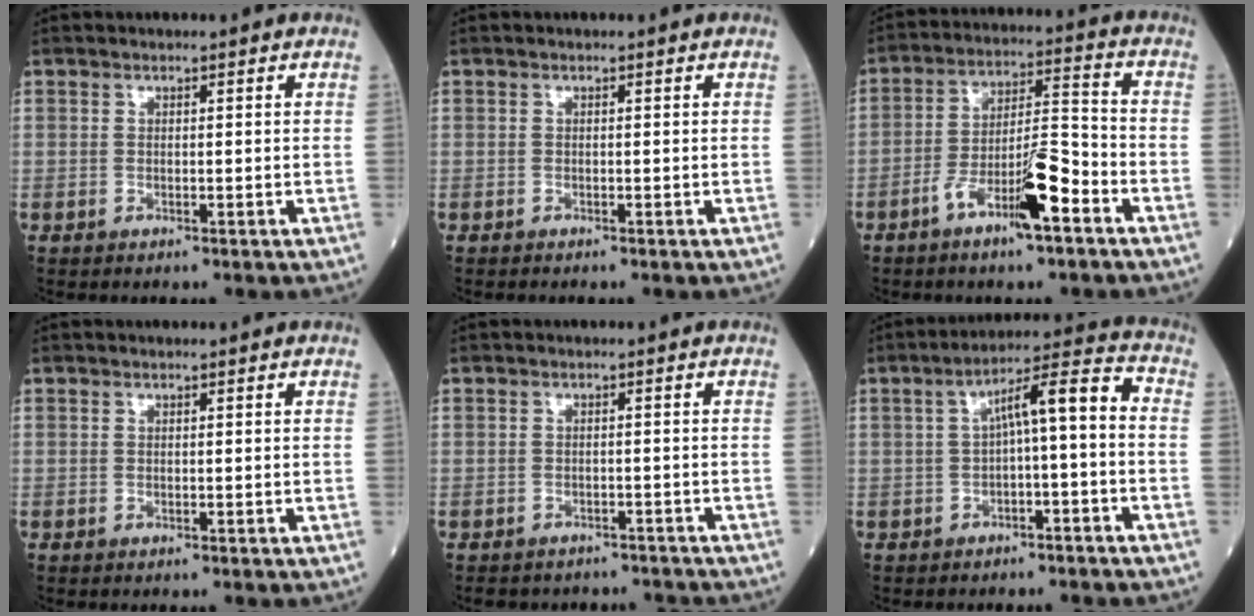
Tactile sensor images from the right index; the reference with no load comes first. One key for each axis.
{"total": 0.0}
{"total": 10.4, "fx": -5.5, "fy": 1.6, "fz": 8.7, "tx": -0.154, "ty": 0.007, "tz": -0.096}
{"total": 0.0}
{"total": 6.6, "fx": -6.0, "fy": 2.8, "fz": 0.1, "tx": 0.000, "ty": 0.012, "tz": -0.069}
{"total": 8.1, "fx": -0.5, "fy": 1.4, "fz": 7.9, "tx": -0.123, "ty": 0.041, "tz": -0.009}